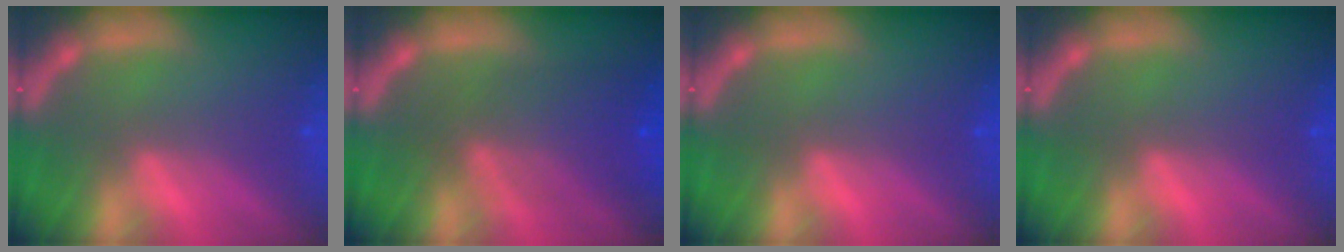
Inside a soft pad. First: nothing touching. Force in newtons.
{"total": 6.5}
{"total": 0.0}
{"total": 0.0}